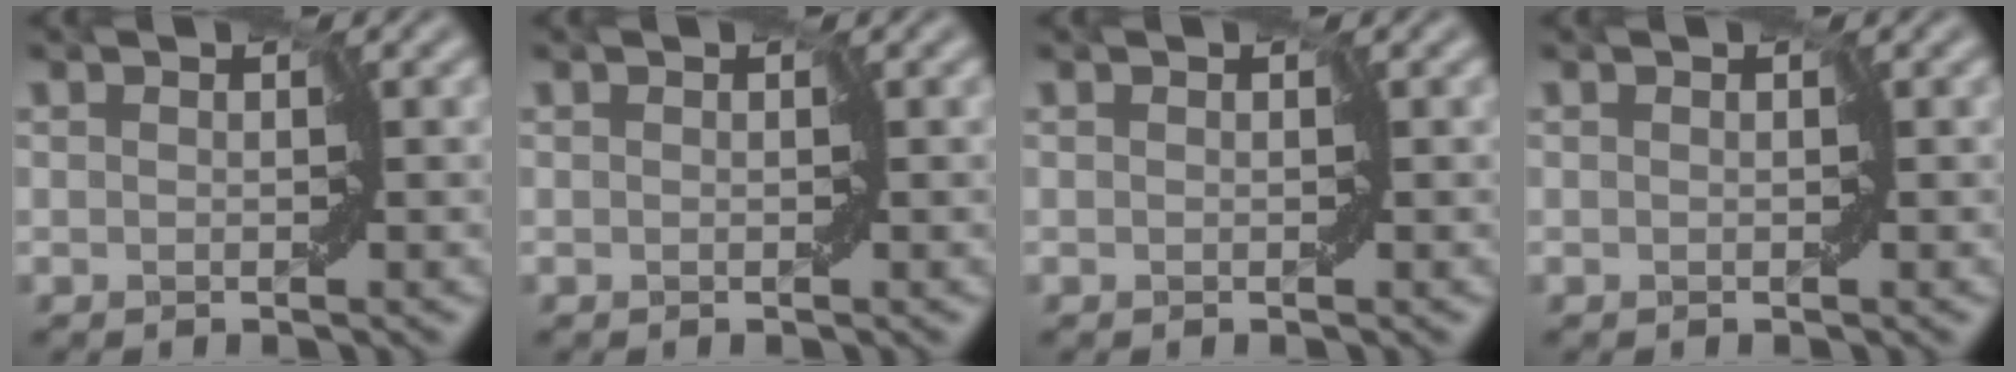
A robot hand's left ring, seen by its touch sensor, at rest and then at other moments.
{"total": 0.0}
{"total": 0.0}
{"total": 0.0}